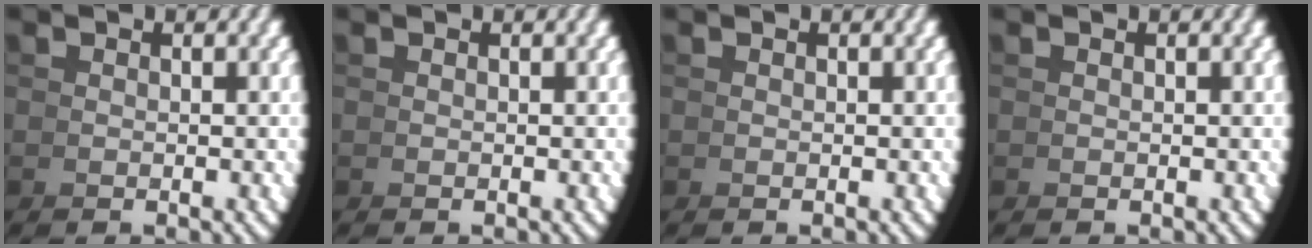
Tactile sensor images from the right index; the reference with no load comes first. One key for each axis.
{"total": 0.0}
{"total": 0.0}
{"total": 0.0}